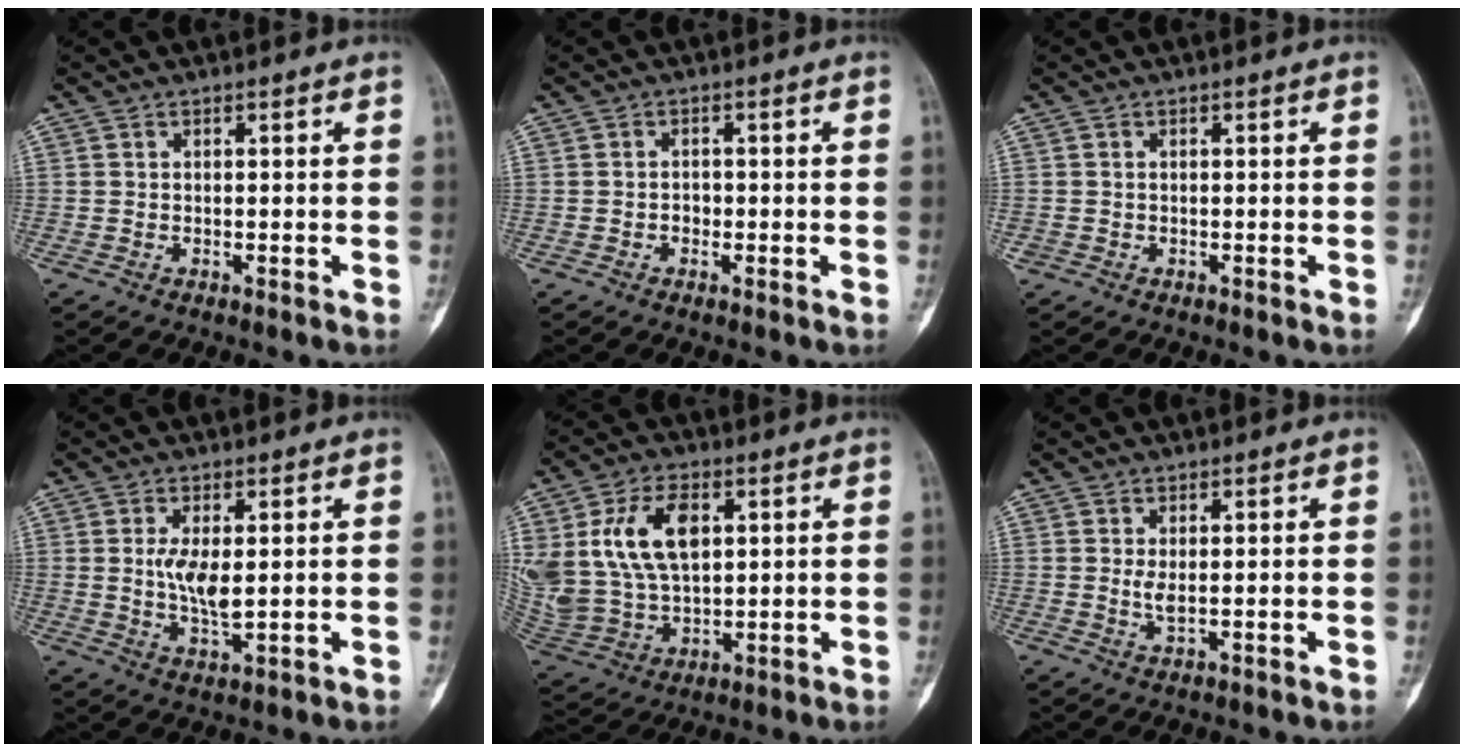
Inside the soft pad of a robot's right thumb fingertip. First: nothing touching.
{"total": 1.4, "force": [-0.5, 1.1, 0.7], "torque": [-0.005, 0.006, -0.010]}
{"total": 0.7, "force": [-0.2, 0.7, 0.1], "torque": [-0.001, 0.004, -0.004]}
{"total": 5.9, "force": [0.8, 2.2, 5.4], "torque": [-0.103, -0.017, 0.019]}
{"total": 18.4, "force": [5.3, 11.5, 13.4], "torque": [-0.265, -0.011, 0.111]}
{"total": 2.0, "force": [0.3, 0.6, 1.9], "torque": [-0.039, -0.007, 0.011]}